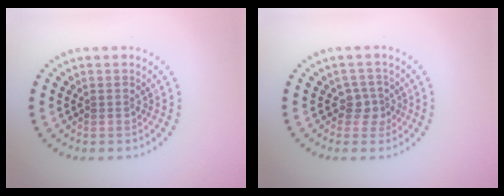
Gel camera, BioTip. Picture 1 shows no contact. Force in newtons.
{"total": 1.8, "press": 1.3, "slide": 1.2}